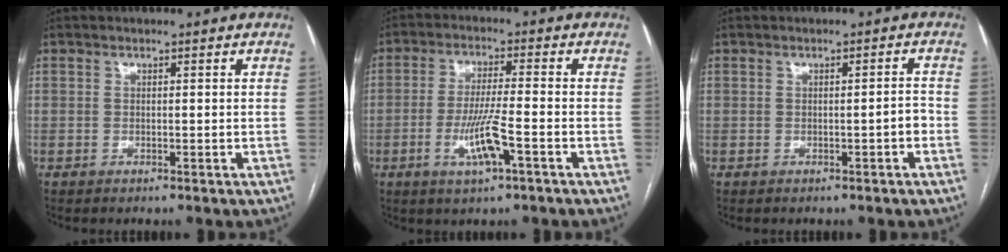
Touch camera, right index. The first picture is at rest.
{"total": 7.3, "force": [-2.8, 0.5, 6.7], "torque": [-0.133, -0.007, -0.050]}
{"total": 1.6, "force": [-0.6, 0.2, 1.5], "torque": [-0.016, 0.002, -0.008]}